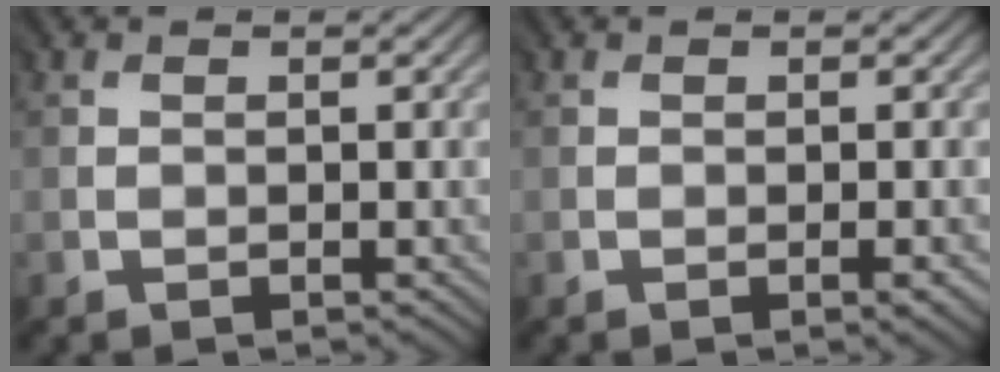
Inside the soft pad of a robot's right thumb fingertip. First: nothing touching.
{"total": 1.6, "force": [-0.7, 0.2, 1.4], "torque": [-0.025, -0.004, -0.009]}